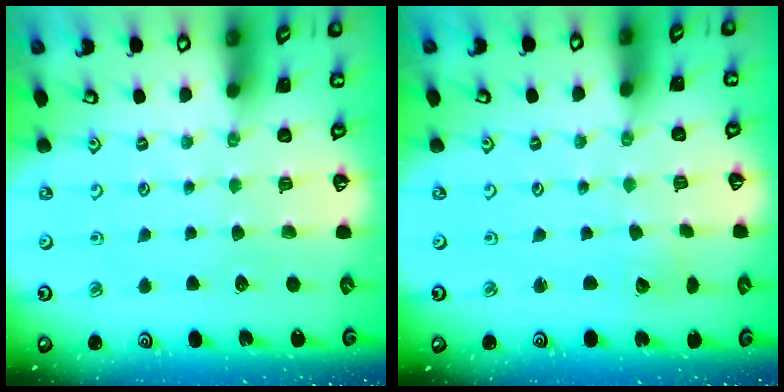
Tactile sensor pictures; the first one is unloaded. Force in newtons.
{"total": 1.3, "press": 1.3, "slide": 0.0}